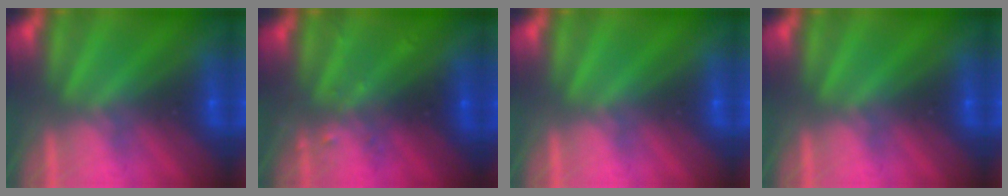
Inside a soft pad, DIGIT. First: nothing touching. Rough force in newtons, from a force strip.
{"total": 2.4}
{"total": 0.0}
{"total": 0.0}